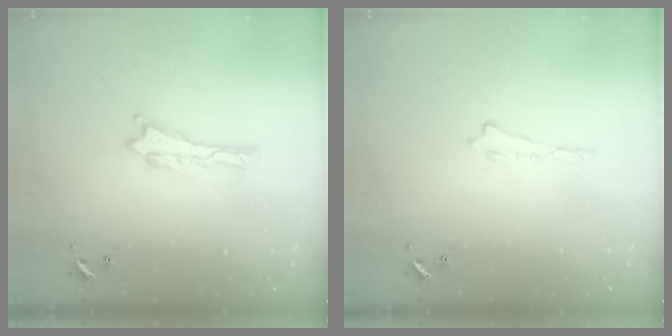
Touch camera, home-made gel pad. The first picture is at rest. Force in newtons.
{"total": 0.0}